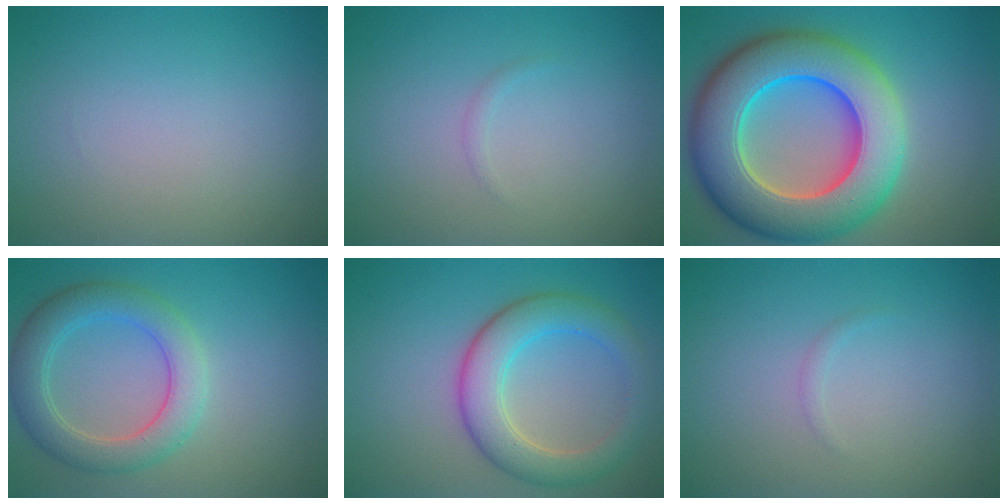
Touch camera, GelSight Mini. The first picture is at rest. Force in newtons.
{"total": 0.5, "press": 0.5, "slide": 0.0}
{"total": 13.3, "press": 13.1, "slide": 2.1}
{"total": 5.0, "press": 5.0, "slide": 0.4}
{"total": 5.7, "press": 5.7, "slide": 0.1}
{"total": 0.5, "press": 0.5, "slide": 0.0}